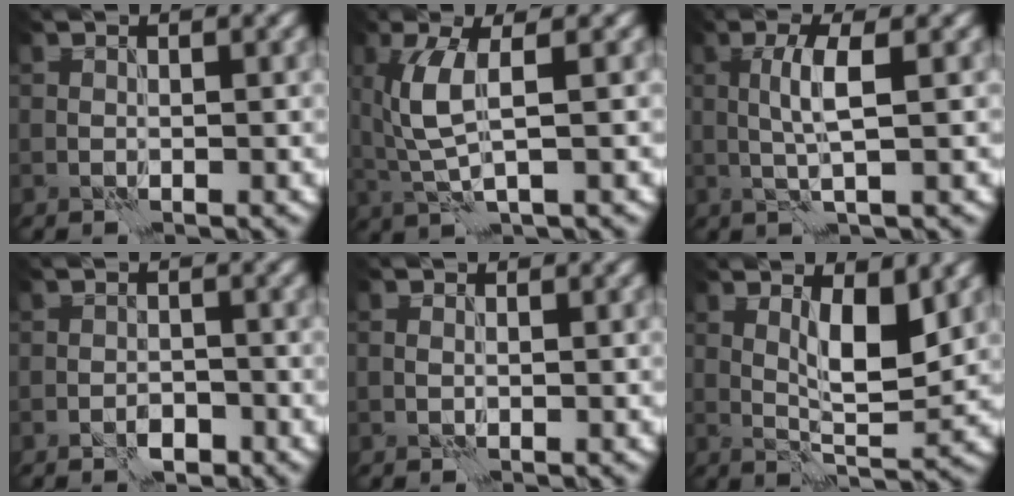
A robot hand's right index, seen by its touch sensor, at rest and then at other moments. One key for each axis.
{"total": 4.5, "fx": 0.8, "fy": 1.3, "fz": 4.3, "tx": -0.103, "ty": -0.001, "tz": 0.017}
{"total": 3.2, "fx": 0.3, "fy": 0.4, "fz": 3.1, "tx": -0.065, "ty": 0.005, "tz": 0.004}
{"total": 2.1, "fx": -1.4, "fy": 1.1, "fz": 1.1, "tx": -0.012, "ty": 0.005, "tz": -0.026}
{"total": 0.6, "fx": 0.0, "fy": 0.5, "fz": 0.4, "tx": -0.007, "ty": 0.000, "tz": -0.001}
{"total": 4.6, "fx": 1.5, "fy": 1.2, "fz": 4.2, "tx": -0.077, "ty": -0.004, "tz": 0.029}